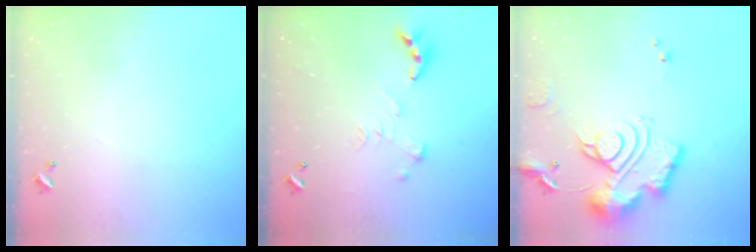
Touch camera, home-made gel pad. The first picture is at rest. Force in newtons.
{"total": 0.0}
{"total": 17.7, "press": 17.6, "slide": 2.1}